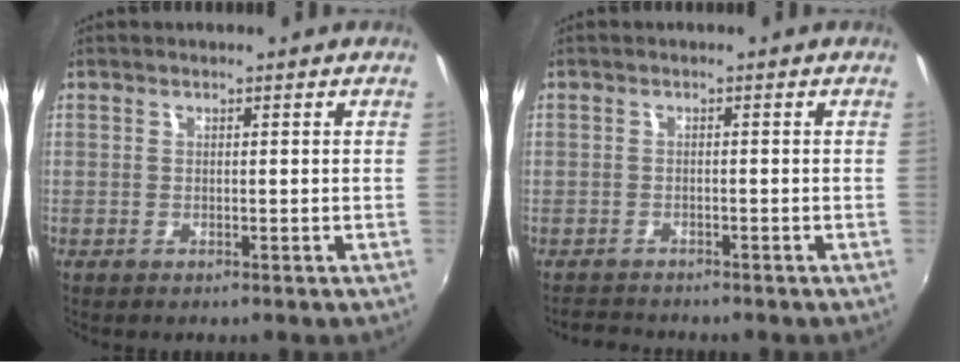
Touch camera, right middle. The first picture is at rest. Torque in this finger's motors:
{"motor_torque": [-0.68, -0.69, -0.60, -0.21]}